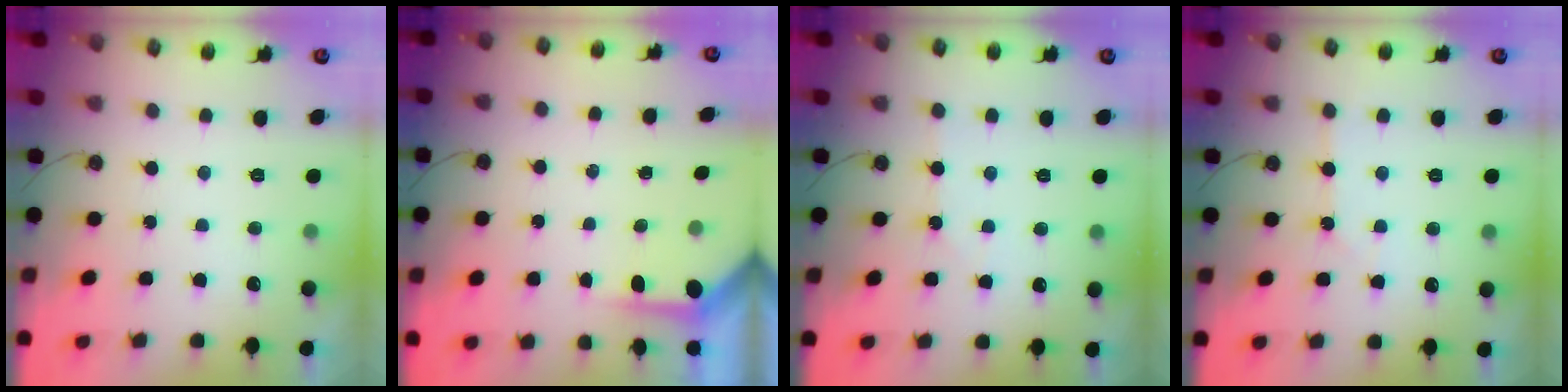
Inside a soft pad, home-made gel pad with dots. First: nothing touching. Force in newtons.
{"total": 3.9, "press": 3.9, "slide": 0.3}
{"total": 2.8, "press": 2.7, "slide": 0.5}
{"total": 5.2, "press": 5.1, "slide": 0.8}